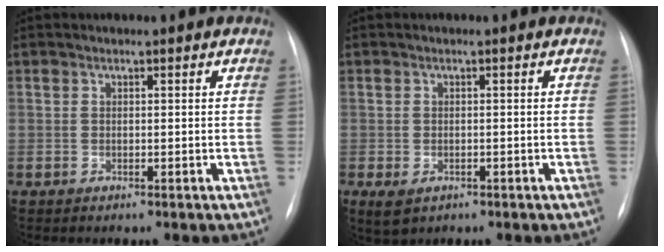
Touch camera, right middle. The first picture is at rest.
{"total": 3.0, "force": [-1.4, 2.0, 1.7], "torque": [-0.034, -0.007, -0.007]}